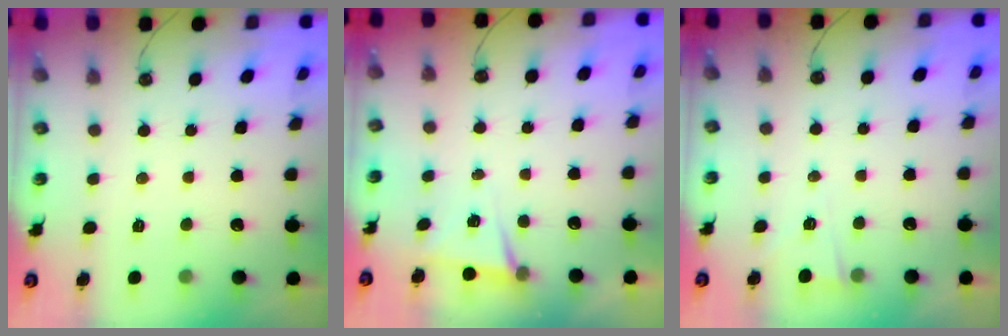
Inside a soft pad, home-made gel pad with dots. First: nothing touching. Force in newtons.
{"total": 4.6, "press": 2.7, "slide": 3.8}
{"total": 2.7, "press": 2.3, "slide": 1.5}